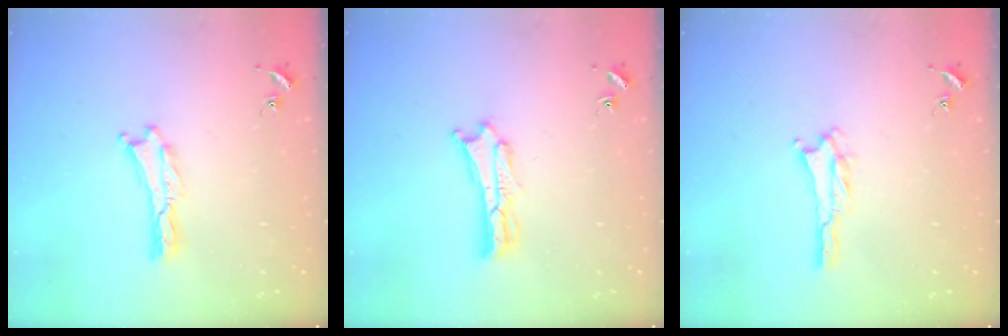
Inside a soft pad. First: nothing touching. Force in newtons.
{"total": 1.8, "press": 1.8, "slide": 0.3}
{"total": 2.1, "press": 2.1, "slide": 0.3}